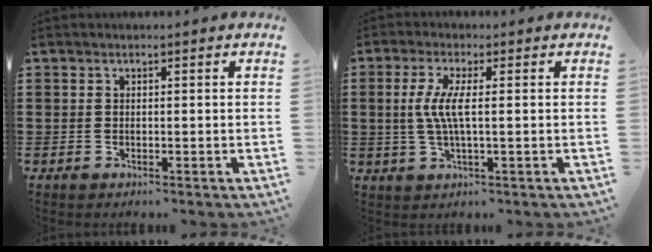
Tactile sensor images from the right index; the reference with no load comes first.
{"total": 4.9, "force": [0.1, 0.6, 4.9], "torque": [-0.111, -0.012, -0.007]}